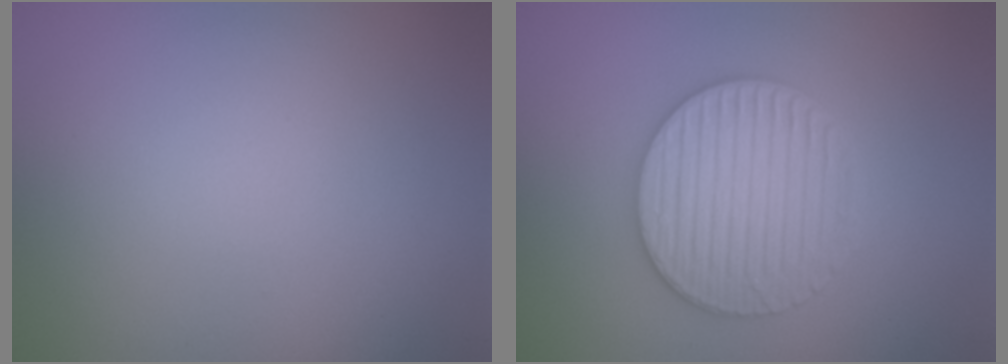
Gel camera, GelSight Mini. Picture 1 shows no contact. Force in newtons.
{"total": 4.4, "press": 4.3, "slide": 0.9}